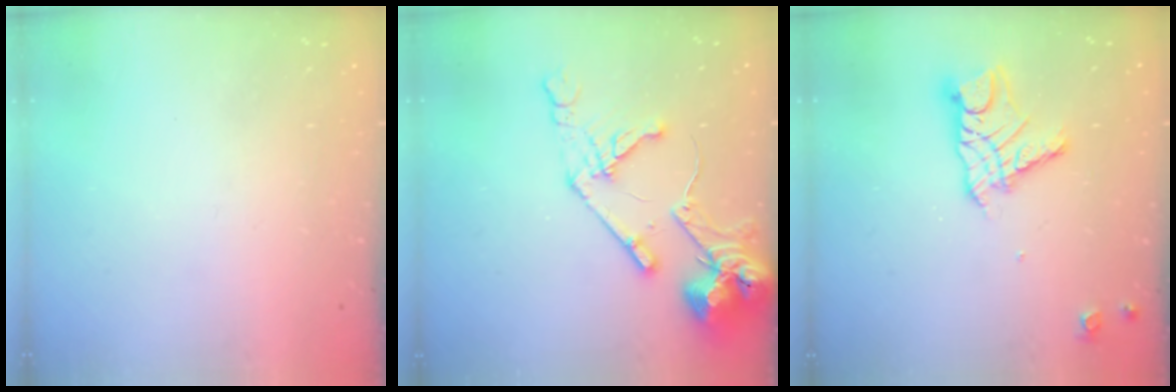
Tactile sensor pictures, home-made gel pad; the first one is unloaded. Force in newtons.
{"total": 14.5, "press": 14.4, "slide": 1.8}
{"total": 11.6, "press": 11.5, "slide": 0.9}